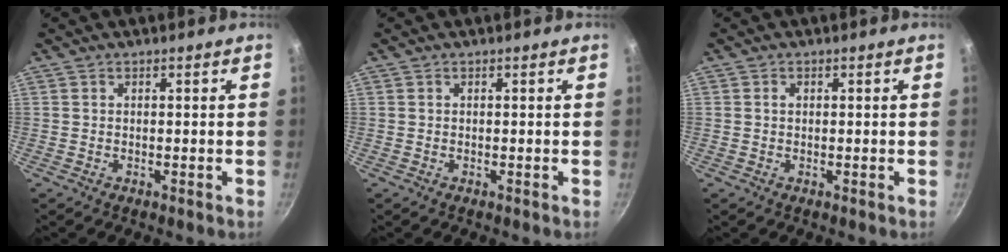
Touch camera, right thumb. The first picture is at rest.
{"total": 0.0}
{"total": 0.8, "force": [0.2, 0.6, 0.4], "torque": [-0.006, 0.004, 0.003]}